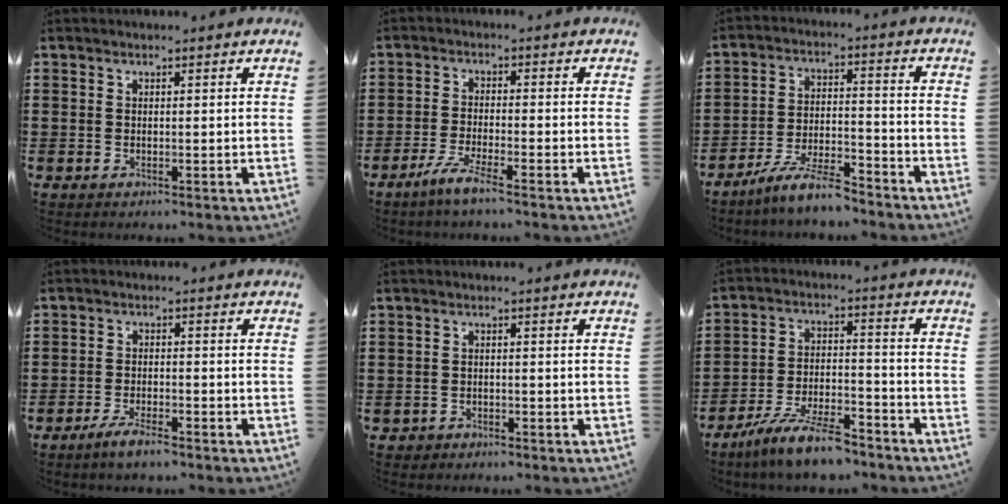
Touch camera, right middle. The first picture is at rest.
{"total": 4.2, "force": [-3.2, 0.1, 2.8], "torque": [-0.067, -0.011, -0.062]}
{"total": 8.1, "force": [-7.0, 1.0, 3.9], "torque": [-0.082, 0.004, -0.135]}
{"total": 3.7, "force": [-3.1, 0.7, 1.8], "torque": [-0.044, 0.000, -0.063]}
{"total": 1.7, "force": [-1.5, 0.7, -0.1], "torque": [-0.004, 0.001, -0.035]}
{"total": 9.8, "force": [-8.3, 1.6, 5.1], "torque": [-0.101, 0.014, -0.160]}